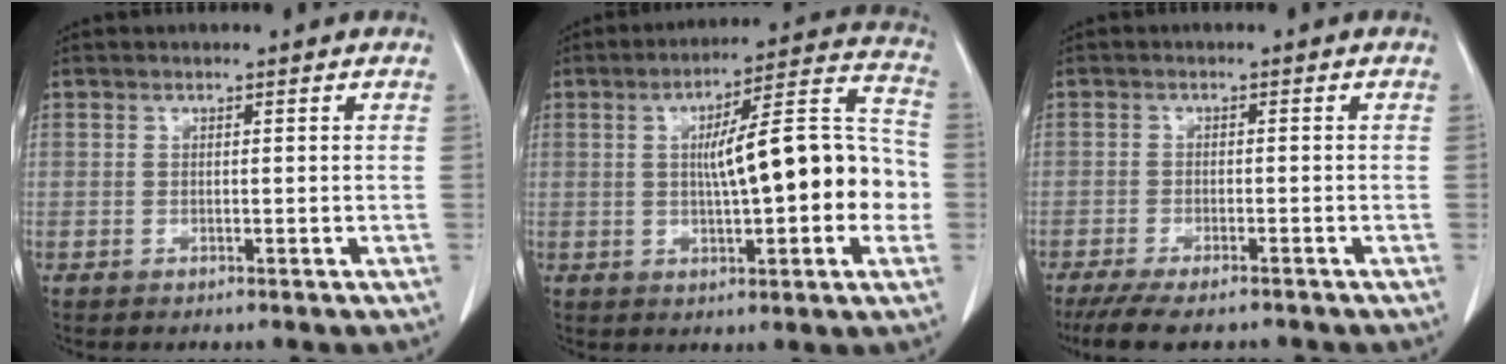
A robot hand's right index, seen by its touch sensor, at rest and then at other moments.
{"total": 16.6, "force": [-0.9, 3.2, 16.3], "torque": [-0.231, 0.035, -0.011]}
{"total": 8.8, "force": [-7.3, 2.1, 4.4], "torque": [-0.064, -0.012, -0.114]}